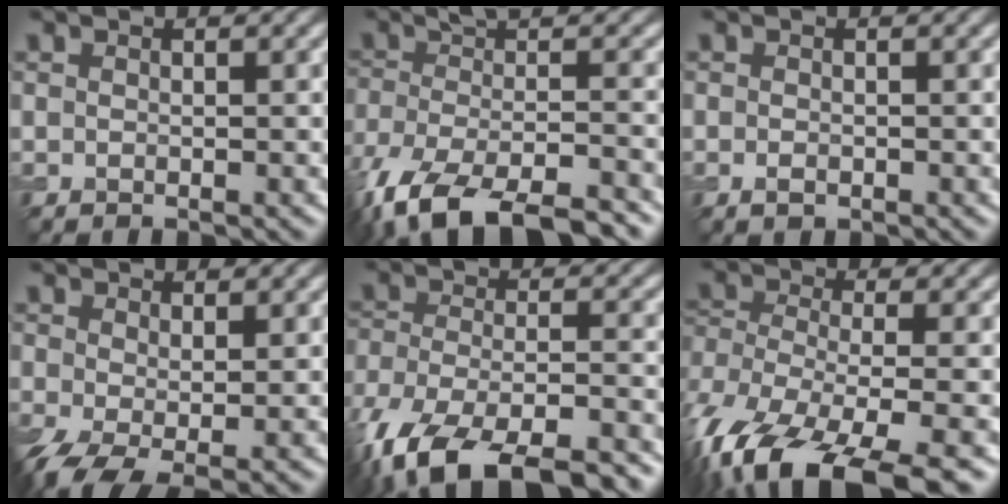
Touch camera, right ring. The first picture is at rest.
{"total": 11.0, "force": [-7.3, 3.2, 7.7], "torque": [-0.138, -0.018, -0.129]}
{"total": 0.7, "force": [-0.3, 0.4, 0.4], "torque": [-0.010, -0.002, -0.005]}
{"total": 5.3, "force": [-1.5, 2.7, 4.3], "torque": [-0.100, -0.019, -0.026]}
{"total": 13.8, "force": [-10.6, 5.2, 7.2], "torque": [-0.149, -0.035, -0.164]}
{"total": 12.4, "force": [-7.4, 4.9, 8.6], "torque": [-0.181, -0.023, -0.133]}